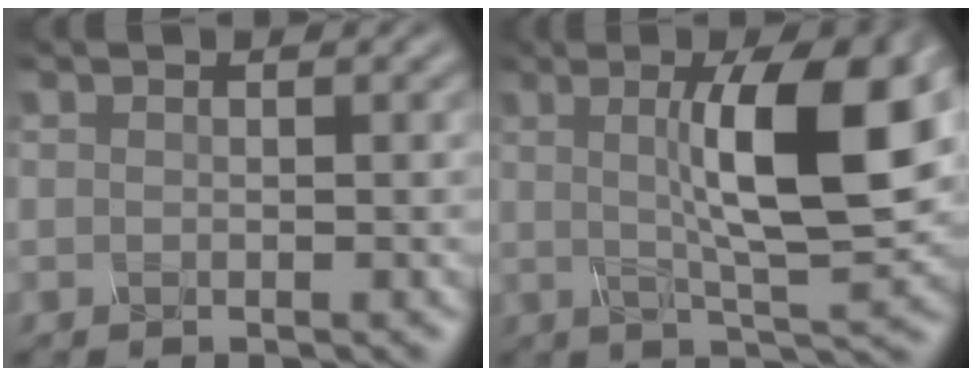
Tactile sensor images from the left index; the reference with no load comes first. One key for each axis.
{"total": 10.2, "fx": 1.8, "fy": 2.3, "fz": 9.8, "tx": -0.132, "ty": 0.007, "tz": 0.029}